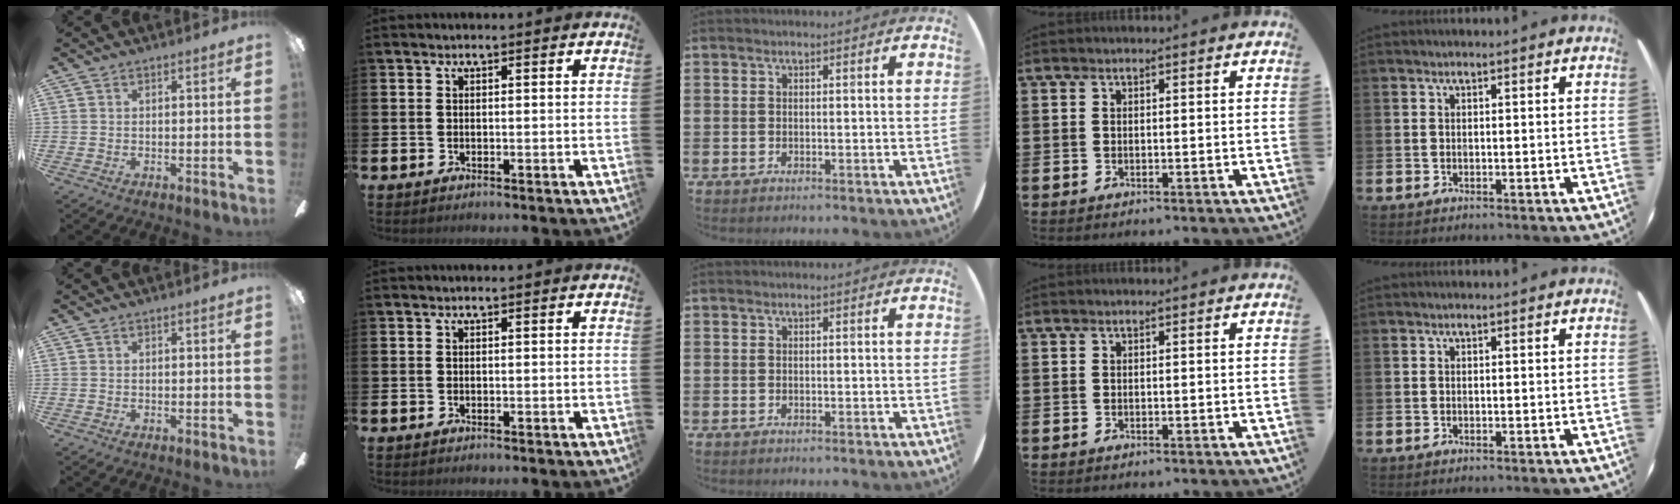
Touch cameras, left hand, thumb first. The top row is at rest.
{}